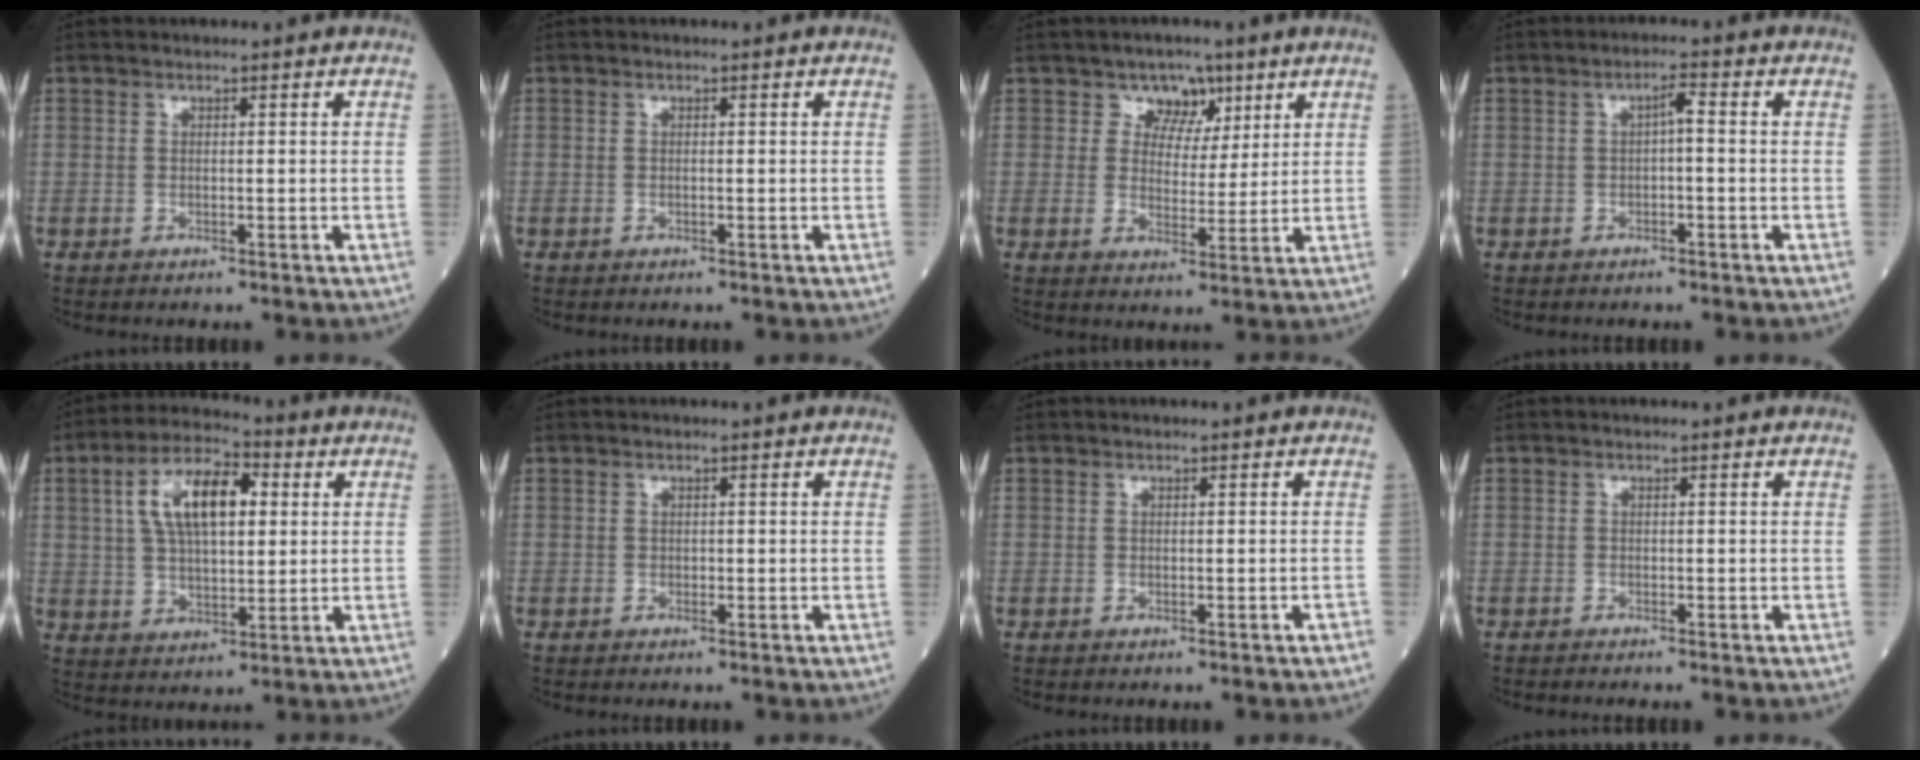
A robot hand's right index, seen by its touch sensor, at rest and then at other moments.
{"total": 0.0}
{"total": 5.0, "force": [2.9, 3.8, 1.3], "torque": [-0.007, 0.004, 0.044]}
{"total": 2.2, "force": [-0.1, 0.3, 2.1], "torque": [-0.032, 0.008, -0.002]}
{"total": 11.9, "force": [3.3, 5.0, 10.3], "torque": [-0.194, 0.024, 0.057]}
{"total": 0.0}
{"total": 0.0}
{"total": 0.8, "force": [-0.8, -0.1, 0.2], "torque": [-0.004, 0.000, -0.015]}